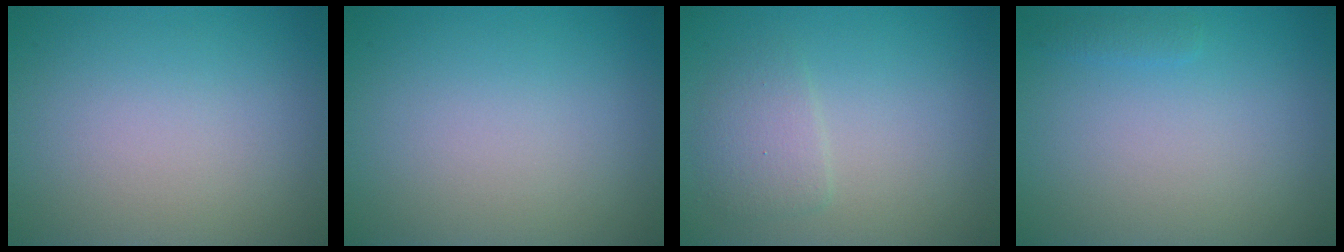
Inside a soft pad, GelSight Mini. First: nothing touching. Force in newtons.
{"total": 0.0}
{"total": 2.0, "press": 2.0, "slide": 0.1}
{"total": 0.7, "press": 0.7, "slide": 0.1}